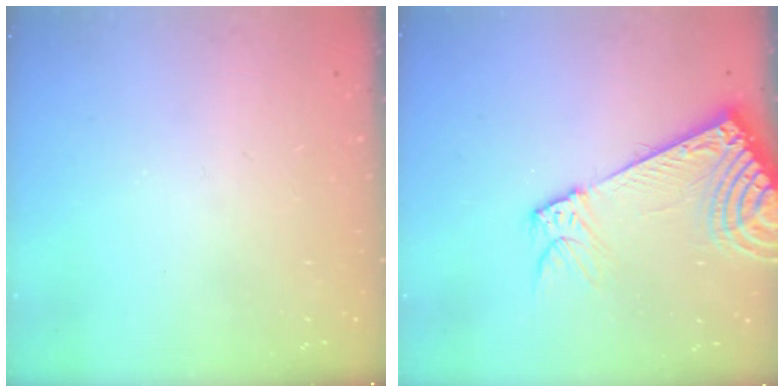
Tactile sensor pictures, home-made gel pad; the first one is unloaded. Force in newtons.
{"total": 13.4, "press": 13.2, "slide": 2.7}